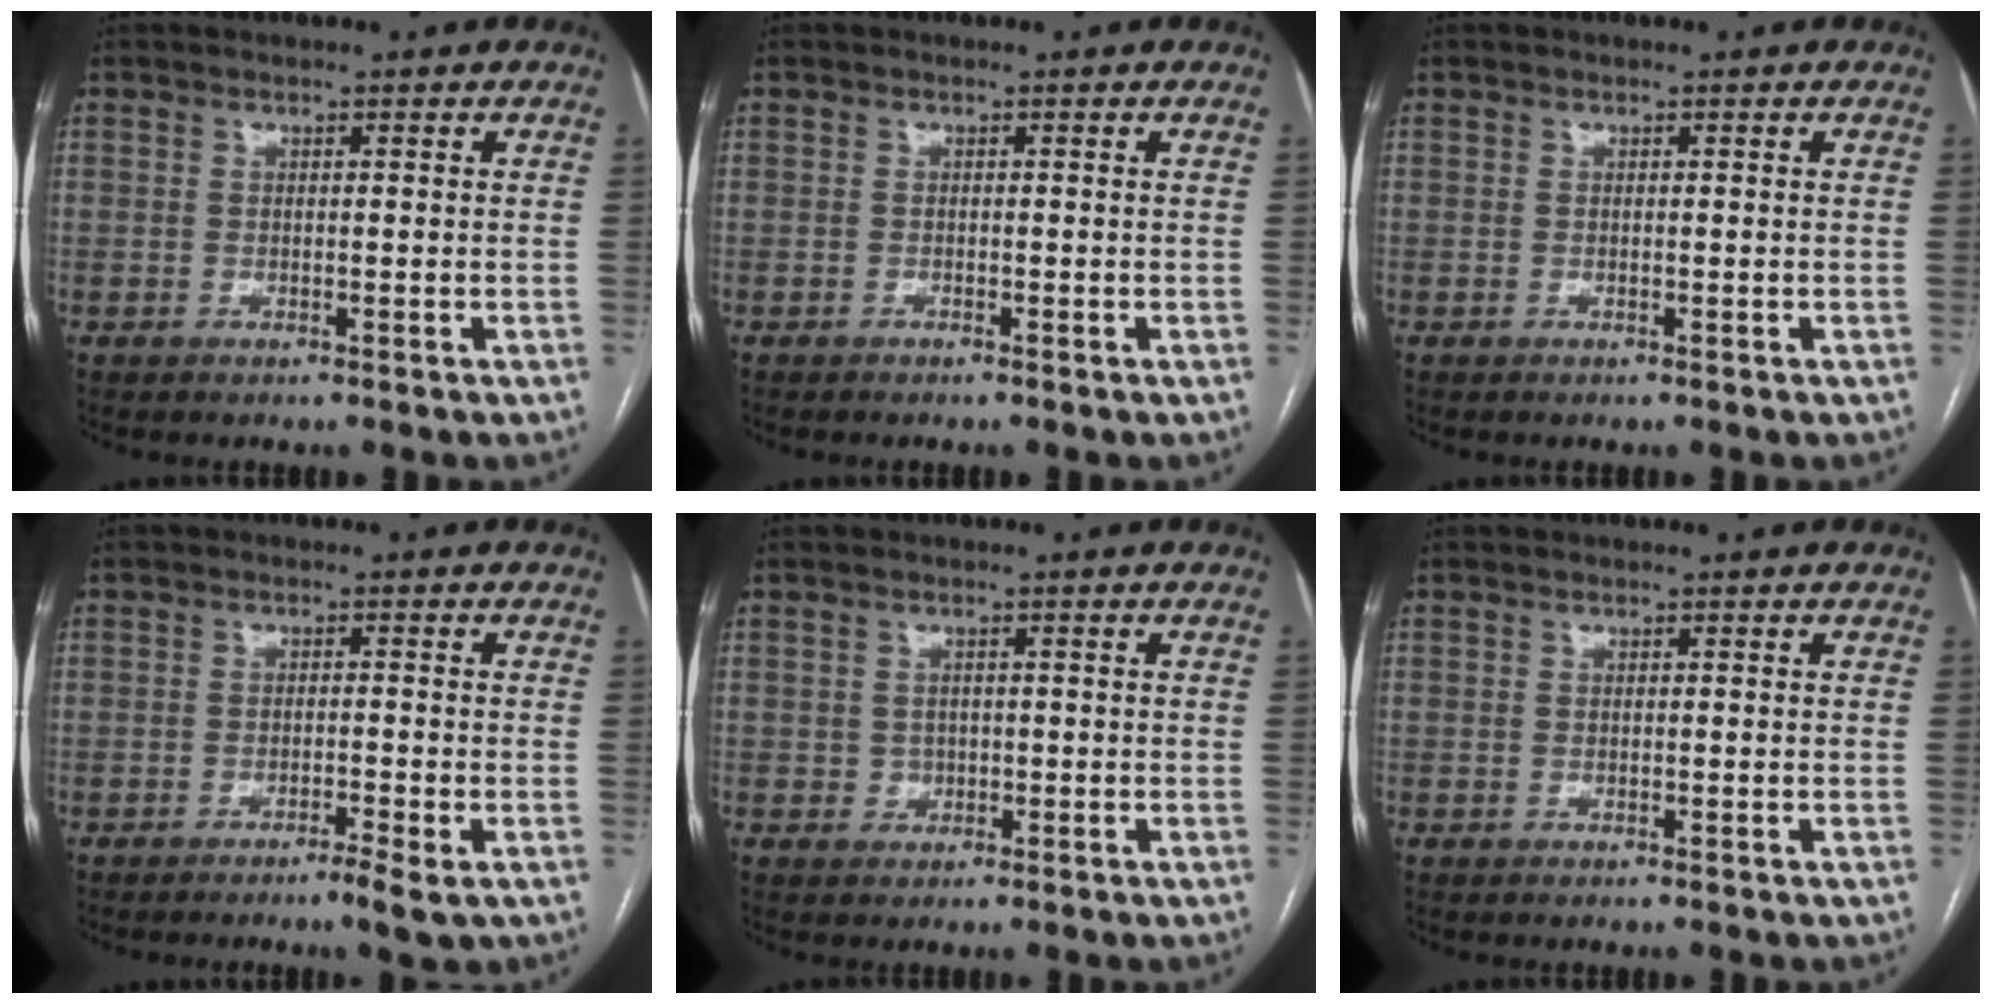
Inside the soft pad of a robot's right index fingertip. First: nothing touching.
{"total": 0.0}
{"total": 0.0}
{"total": 3.3, "force": [-2.0, 0.3, 2.6], "torque": [-0.040, -0.003, -0.030]}
{"total": 1.4, "force": [-0.2, 1.3, 0.4], "torque": [-0.005, 0.004, 0.001]}
{"total": 0.0}